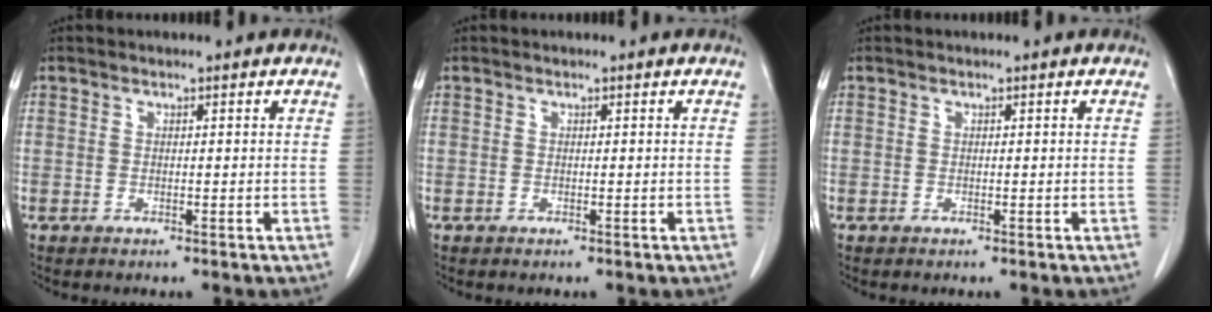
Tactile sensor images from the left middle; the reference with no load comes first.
{"total": 0.0}
{"total": 0.0}